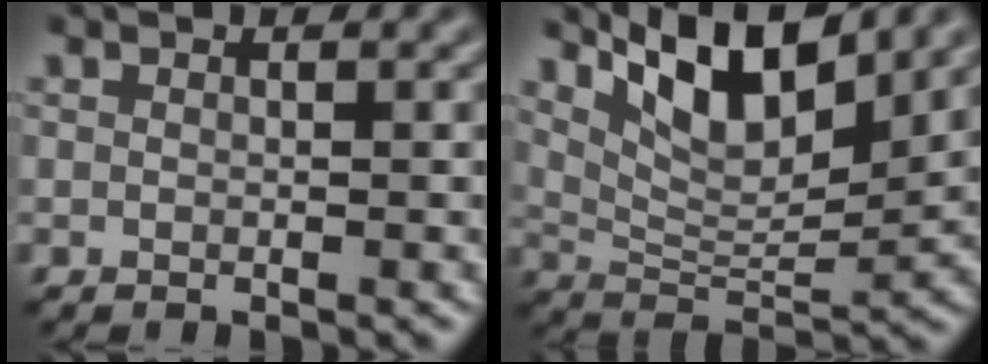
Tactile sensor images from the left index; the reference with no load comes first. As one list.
[{"total": 8.7, "force": [5.4, 3.0, 6.1], "torque": [-0.109, 0.001, 0.100]}]